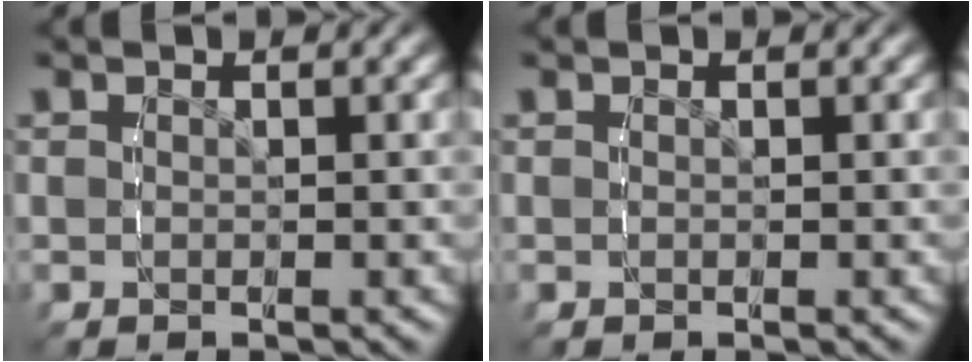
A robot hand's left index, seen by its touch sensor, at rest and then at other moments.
{"total": 0.0}